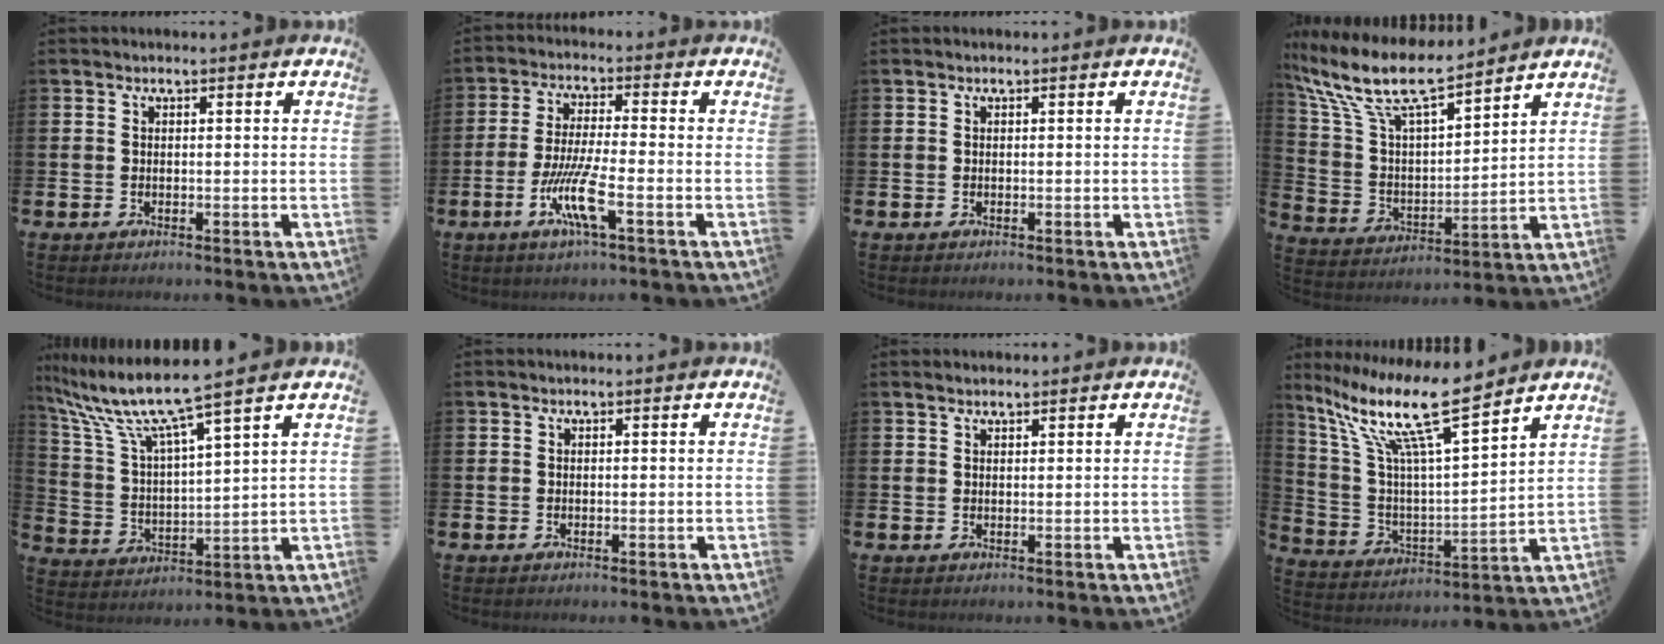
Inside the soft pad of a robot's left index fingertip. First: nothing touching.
{"total": 7.1, "force": [-3.0, 0.6, 6.4], "torque": [-0.134, -0.012, -0.056]}
{"total": 0.0}
{"total": 10.6, "force": [9.1, 2.2, 4.9], "torque": [-0.137, -0.051, 0.158]}
{"total": 9.1, "force": [7.9, 0.0, 4.4], "torque": [-0.121, -0.044, 0.133]}
{"total": 0.0}
{"total": 1.2, "force": [1.2, 0.3, 0.2], "torque": [-0.001, 0.001, 0.022]}
{"total": 13.5, "force": [10.3, 2.1, 8.5], "torque": [-0.194, -0.055, 0.173]}